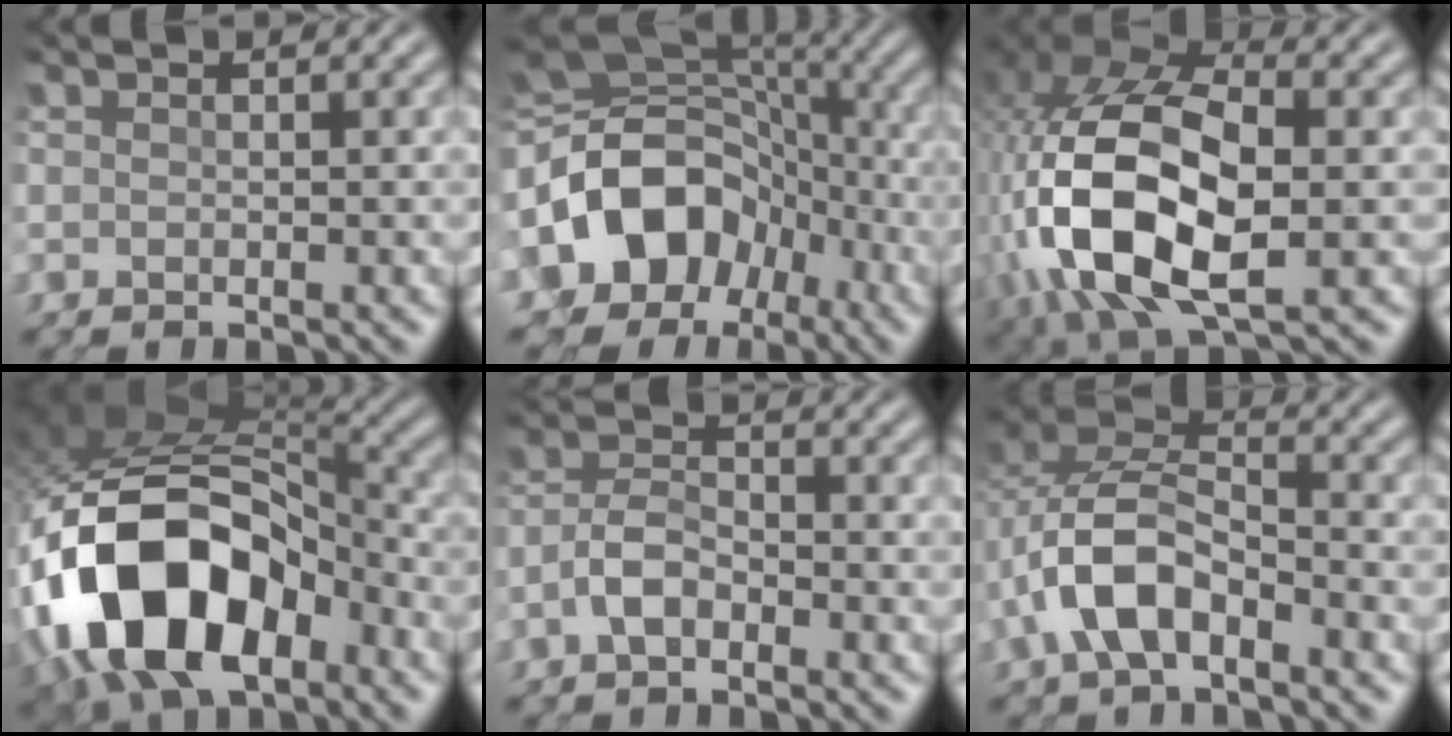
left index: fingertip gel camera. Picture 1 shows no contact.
{"total": 11.9, "force": [-3.1, 8.9, 7.3], "torque": [-0.142, -0.001, -0.054]}
{"total": 14.1, "force": [-2.0, 7.6, 11.8], "torque": [-0.262, -0.007, -0.035]}
{"total": 14.2, "force": [-5.3, 8.0, 10.4], "torque": [-0.204, -0.002, -0.093]}
{"total": 2.6, "force": [-1.6, 1.1, 1.9], "torque": [-0.042, 0.012, -0.037]}
{"total": 6.3, "force": [-2.5, 3.3, 4.7], "torque": [-0.098, 0.012, -0.051]}